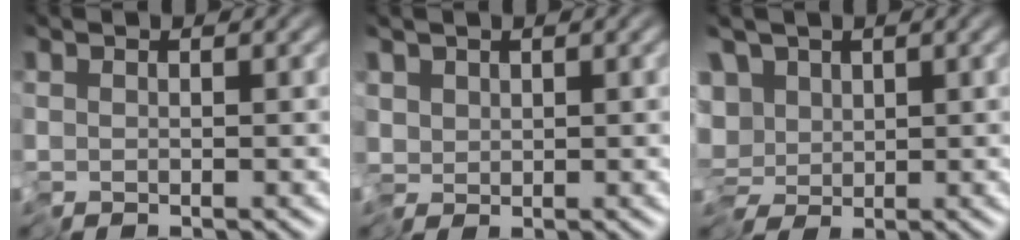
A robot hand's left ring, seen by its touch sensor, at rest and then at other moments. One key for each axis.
{"total": 1.8, "fx": -0.5, "fy": 1.2, "fz": 1.2, "tx": -0.016, "ty": 0.005, "tz": -0.018}
{"total": 6.3, "fx": -0.1, "fy": 4.8, "fz": 4.1, "tx": -0.037, "ty": 0.013, "tz": -0.026}